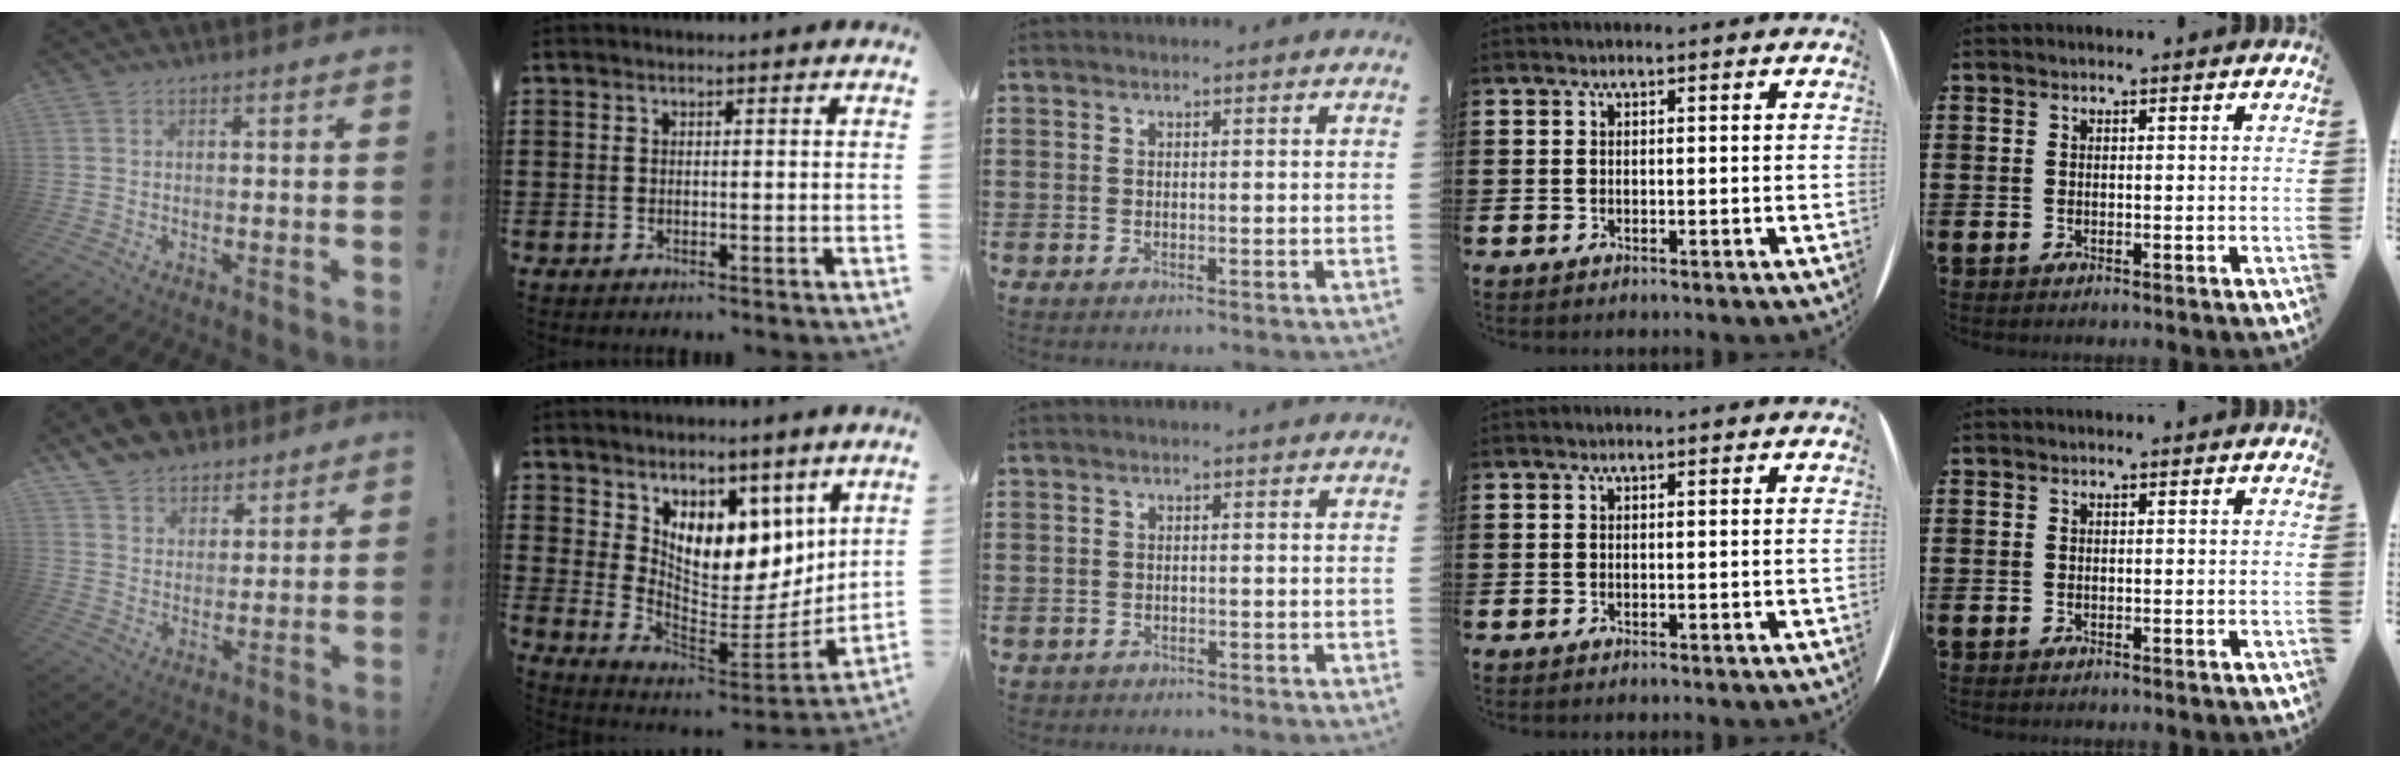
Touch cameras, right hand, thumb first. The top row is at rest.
{"thumb": {"total": 9.3, "force": [7.6, 5.2, 1.3], "torque": [-0.025, -0.065, 0.150]}, "index": {"total": 7.7, "force": [5.2, 5.0, 2.8], "torque": [-0.070, -0.052, 0.097]}, "middle": {"total": 0.8, "force": [-0.8, 0.3, 0.0], "torque": [-0.003, 0.001, -0.017]}}